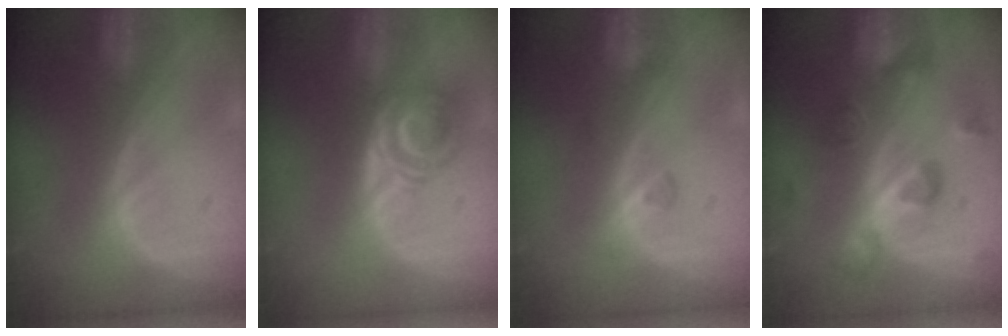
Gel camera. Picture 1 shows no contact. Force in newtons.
{"total": 5.8, "press": 4.9, "slide": 3.2}
{"total": 1.5, "press": 1.5, "slide": 0.1}
{"total": 7.5, "press": 7.5, "slide": 0.7}